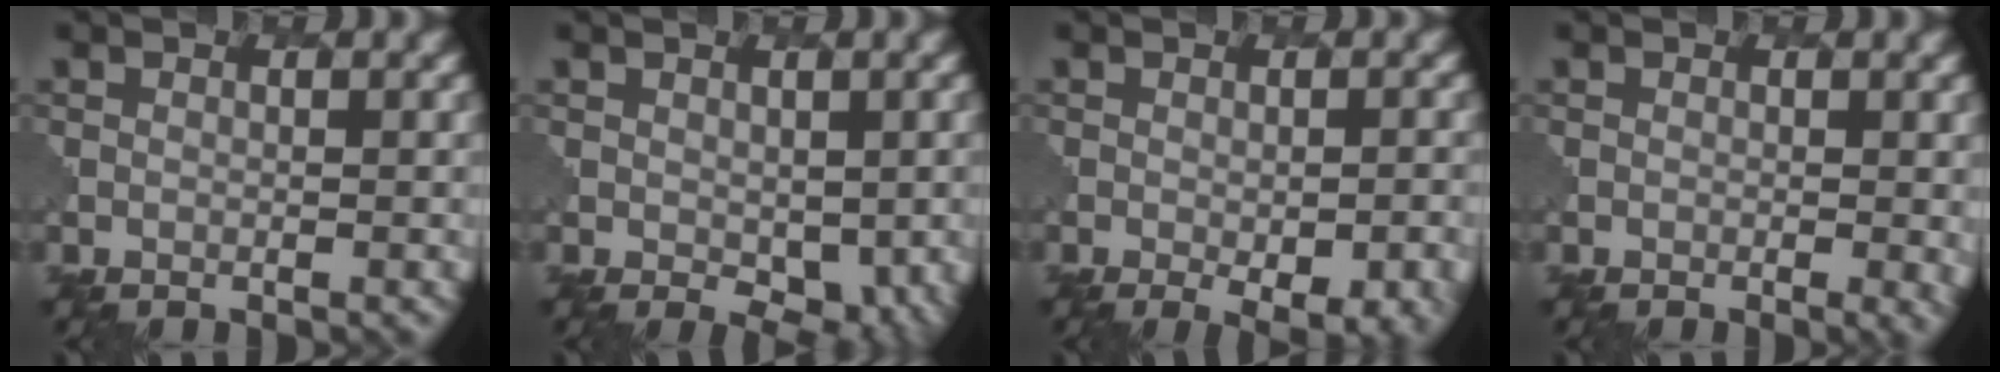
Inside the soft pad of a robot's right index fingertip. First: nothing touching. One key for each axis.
{"total": 3.9, "fx": -0.2, "fy": 2.4, "fz": 3.0, "tx": -0.048, "ty": -0.012, "tz": 0.005}
{"total": 6.9, "fx": -2.7, "fy": 2.4, "fz": 5.8, "tx": -0.079, "ty": -0.017, "tz": -0.017}
{"total": 2.0, "fx": -0.2, "fy": 0.6, "fz": 1.9, "tx": -0.026, "ty": -0.004, "tz": 0.003}